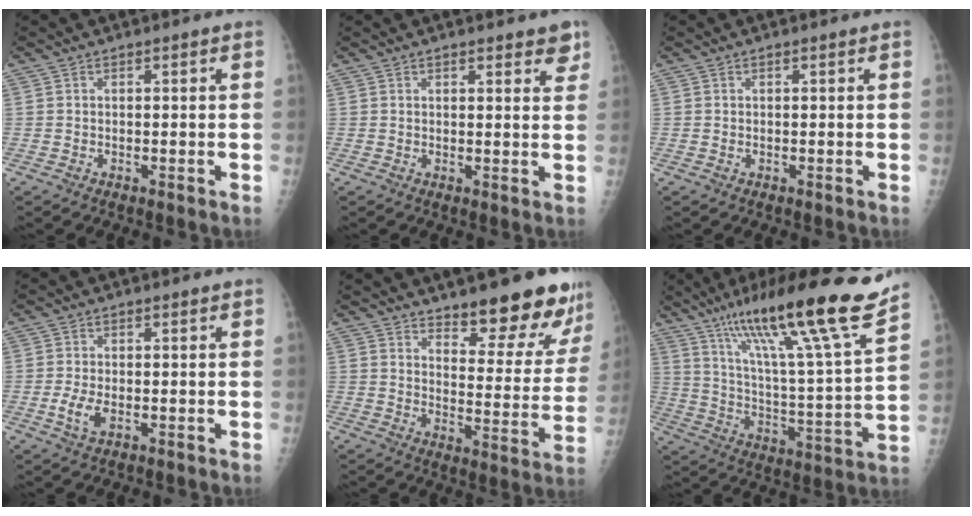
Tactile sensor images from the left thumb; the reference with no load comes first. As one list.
[{"total": 4.4, "force": [3.1, 1.5, 2.7], "torque": [-0.007, -0.012, 0.035]}, {"total": 0.5, "force": [0.2, 0.2, 0.4], "torque": [-0.009, 0.004, 0.004]}, {"total": 3.6, "force": [-0.9, 1.7, 3.1], "torque": [-0.071, -0.004, -0.017]}, {"total": 17.3, "force": [13.6, 4.9, 9.6], "torque": [-0.082, -0.102, 0.184]}, {"total": 25.4, "force": [18.1, 1.5, 17.8], "torque": [-0.272, -0.069, 0.297]}]